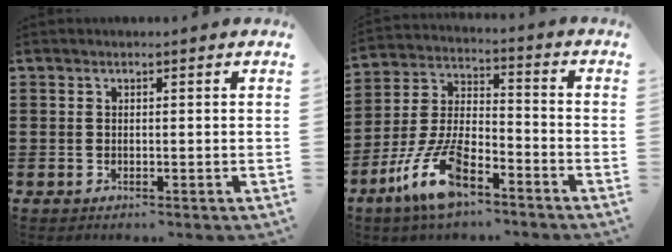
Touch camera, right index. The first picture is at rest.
{"total": 11.3, "force": [-7.0, 3.8, 8.0], "torque": [-0.184, 0.004, -0.136]}